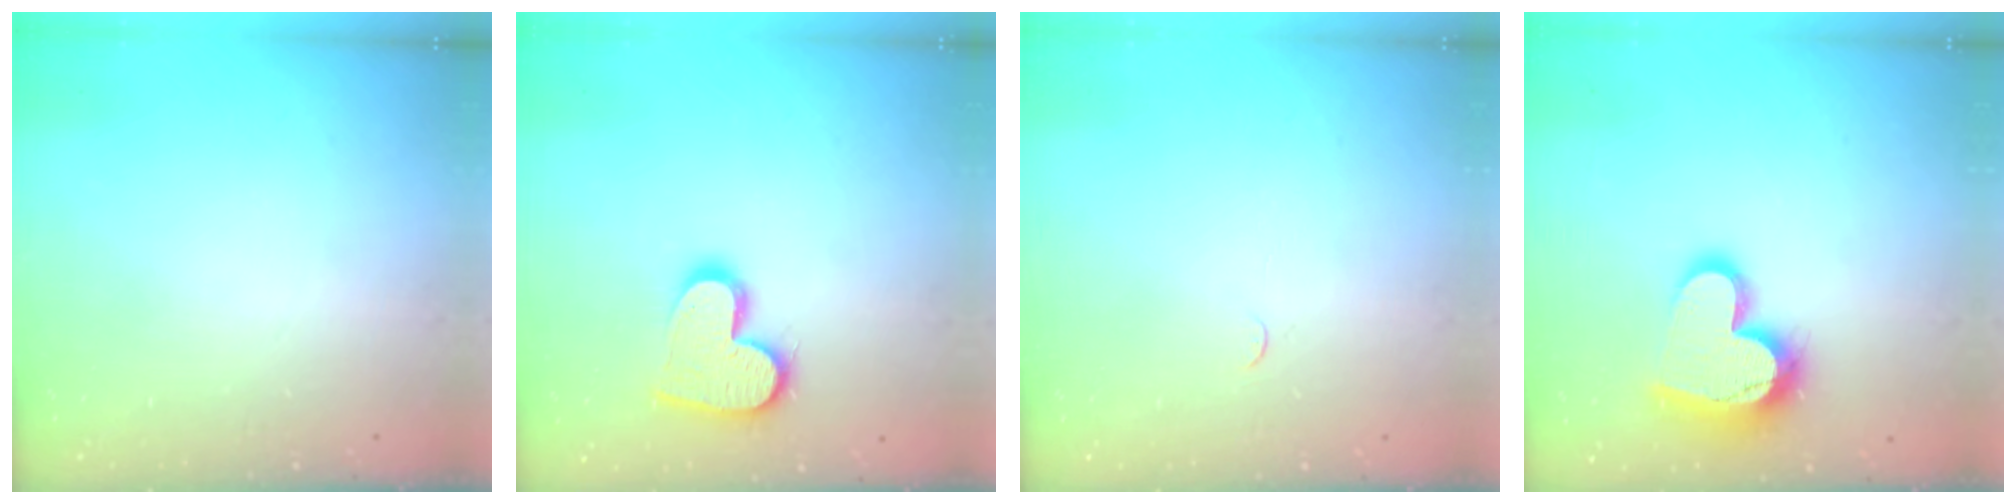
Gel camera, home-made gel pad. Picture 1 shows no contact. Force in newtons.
{"total": 14.9, "press": 14.9, "slide": 1.0}
{"total": 2.9, "press": 2.8, "slide": 0.4}
{"total": 16.4, "press": 16.3, "slide": 1.3}